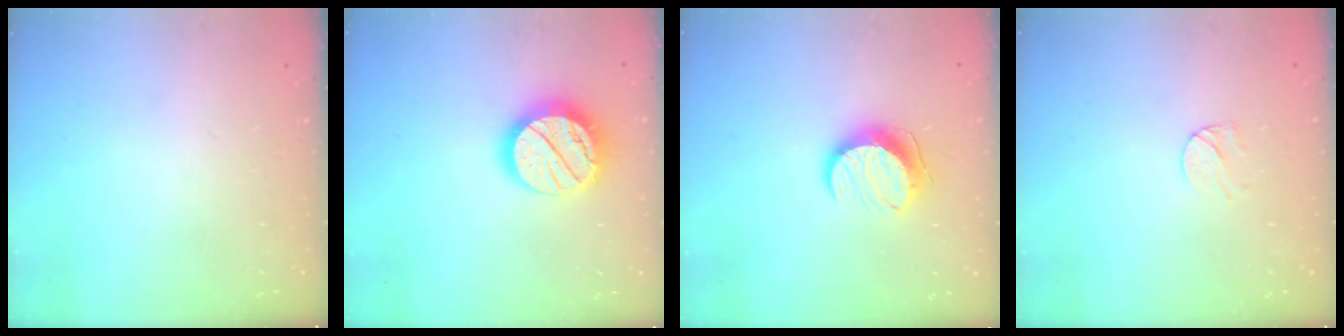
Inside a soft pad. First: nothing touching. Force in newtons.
{"total": 18.6, "press": 18.6, "slide": 1.5}
{"total": 10.5, "press": 10.5, "slide": 0.0}
{"total": 6.6, "press": 6.5, "slide": 0.6}